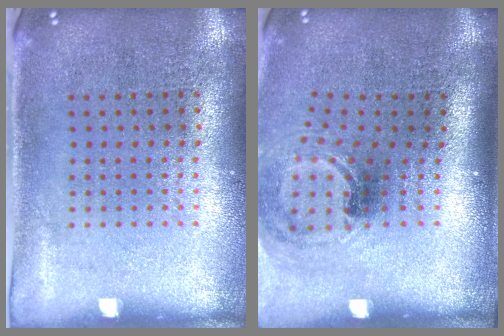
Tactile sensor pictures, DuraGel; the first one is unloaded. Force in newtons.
{"total": 1.5, "press": 1.1, "slide": 0.9}